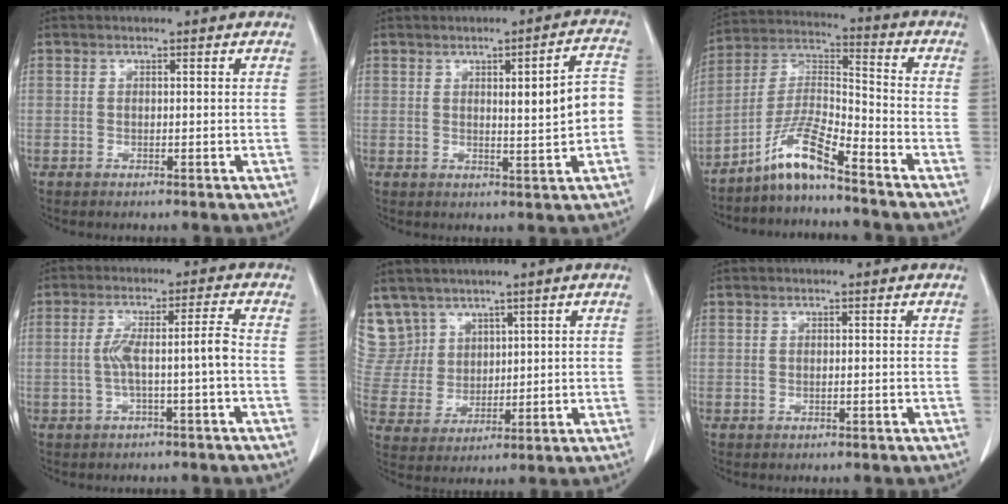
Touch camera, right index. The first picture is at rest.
{"total": 7.4, "force": [0.1, 1.0, 7.3], "torque": [-0.094, 0.015, 0.004]}
{"total": 9.1, "force": [-6.9, 0.4, 5.8], "torque": [-0.122, 0.005, -0.138]}
{"total": 5.3, "force": [-1.1, -0.4, 5.2], "torque": [-0.100, 0.022, -0.016]}
{"total": 9.7, "force": [6.8, 7.0, 0.3], "torque": [-0.018, 0.020, 0.157]}
{"total": 0.0}